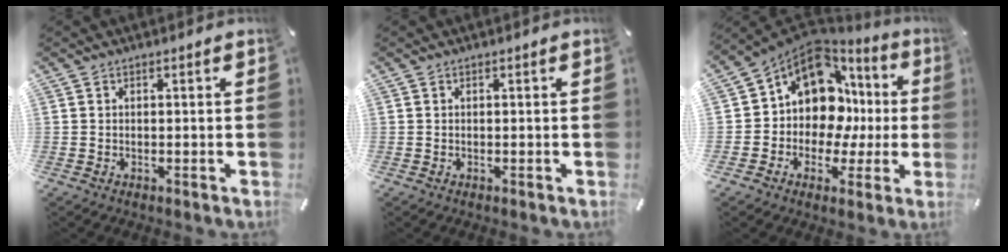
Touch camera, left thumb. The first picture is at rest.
{"total": 0.0}
{"total": 12.8, "force": [4.1, 10.1, 6.7], "torque": [-0.134, -0.056, 0.071]}